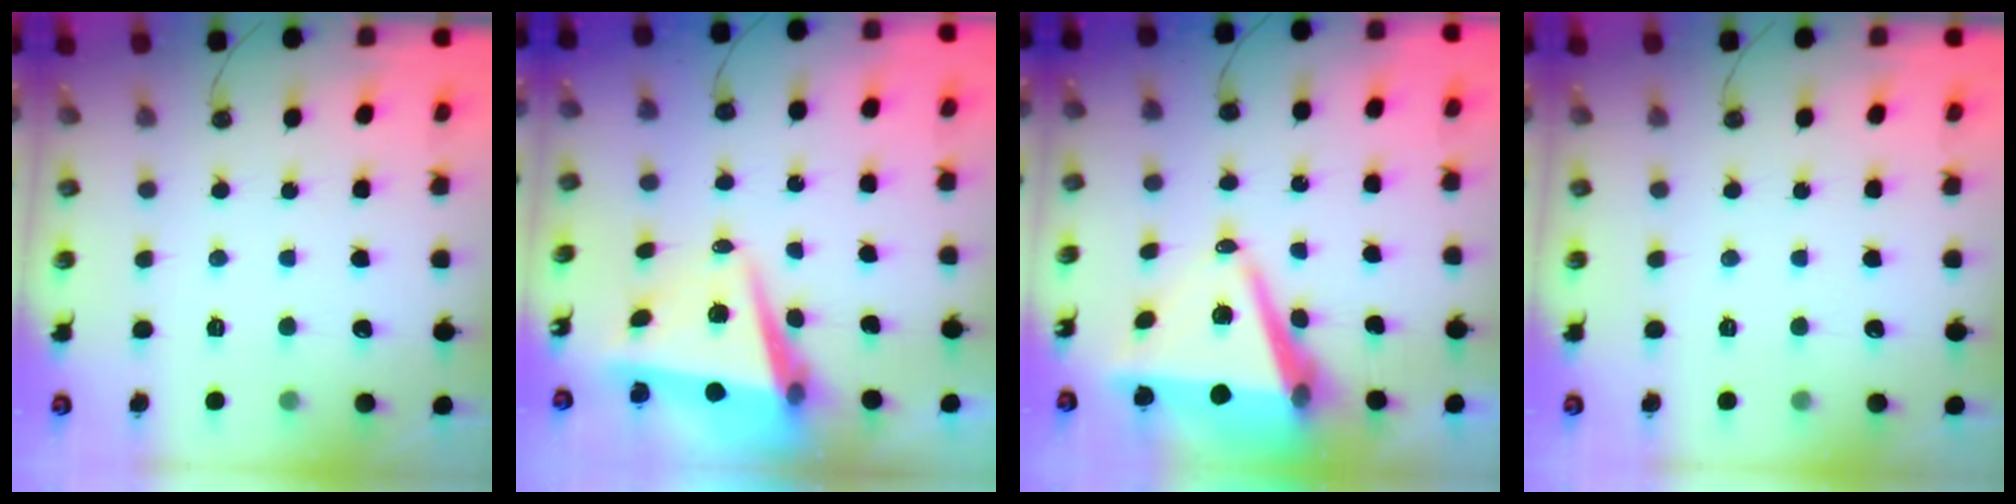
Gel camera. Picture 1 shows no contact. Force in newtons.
{"total": 8.3, "press": 8.2, "slide": 1.1}
{"total": 10.0, "press": 9.1, "slide": 4.3}
{"total": 0.0}